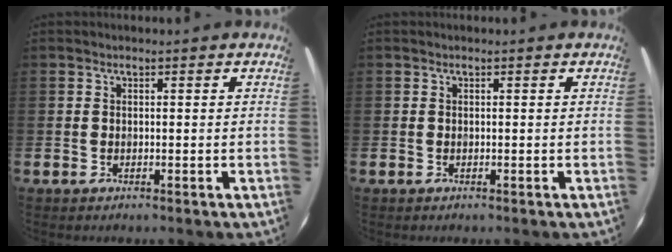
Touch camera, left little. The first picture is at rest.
{"total": 0.0}